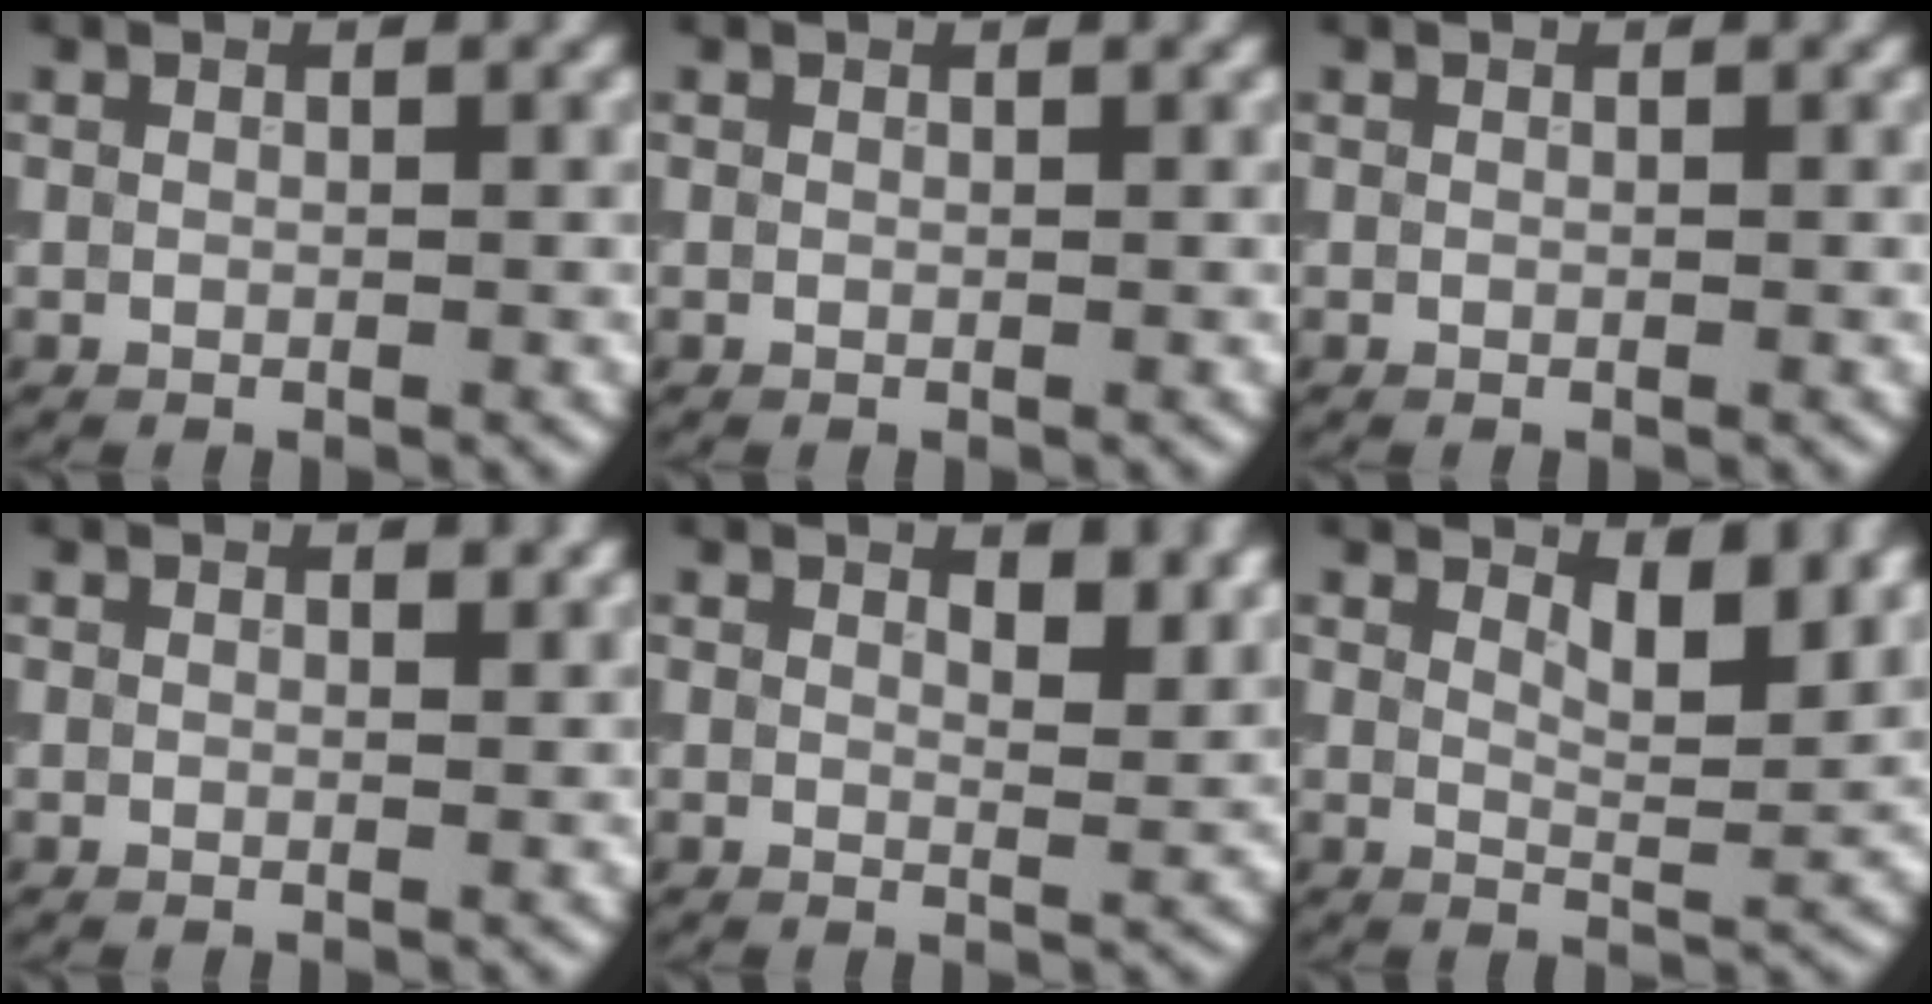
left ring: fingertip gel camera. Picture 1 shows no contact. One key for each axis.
{"total": 0.0}
{"total": 0.0}
{"total": 0.6, "fx": 0.5, "fy": 0.2, "fz": 0.3, "tx": -0.004, "ty": -0.001, "tz": 0.008}
{"total": 3.4, "fx": 2.2, "fy": 1.2, "fz": 2.3, "tx": -0.028, "ty": -0.002, "tz": 0.034}
{"total": 4.4, "fx": 2.8, "fy": 1.4, "fz": 3.1, "tx": -0.050, "ty": -0.008, "tz": 0.041}